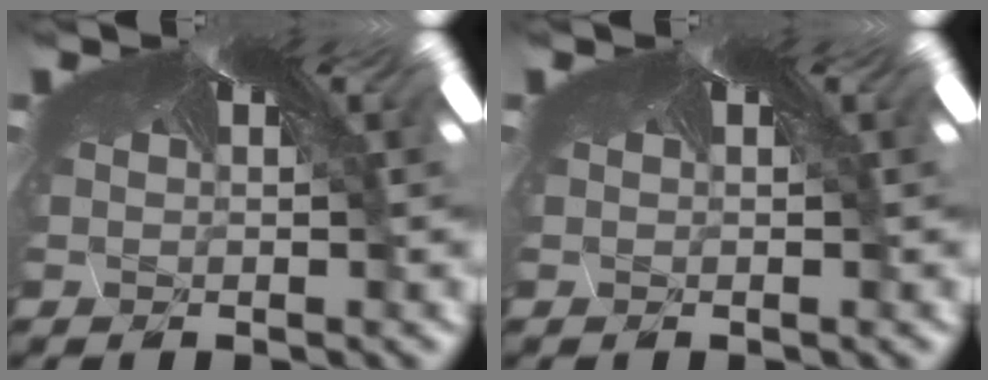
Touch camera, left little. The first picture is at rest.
{"total": 0.0}